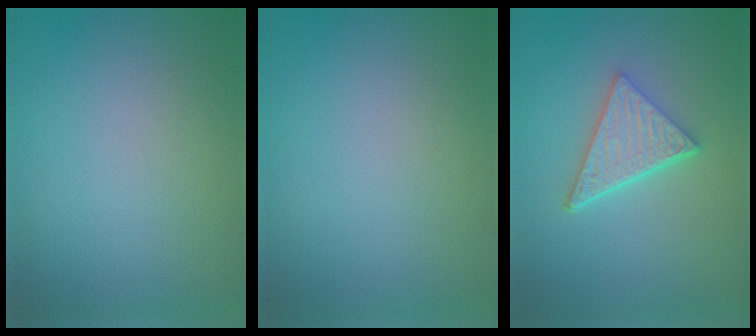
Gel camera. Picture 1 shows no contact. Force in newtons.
{"total": 0.0}
{"total": 5.1, "press": 3.8, "slide": 3.4}